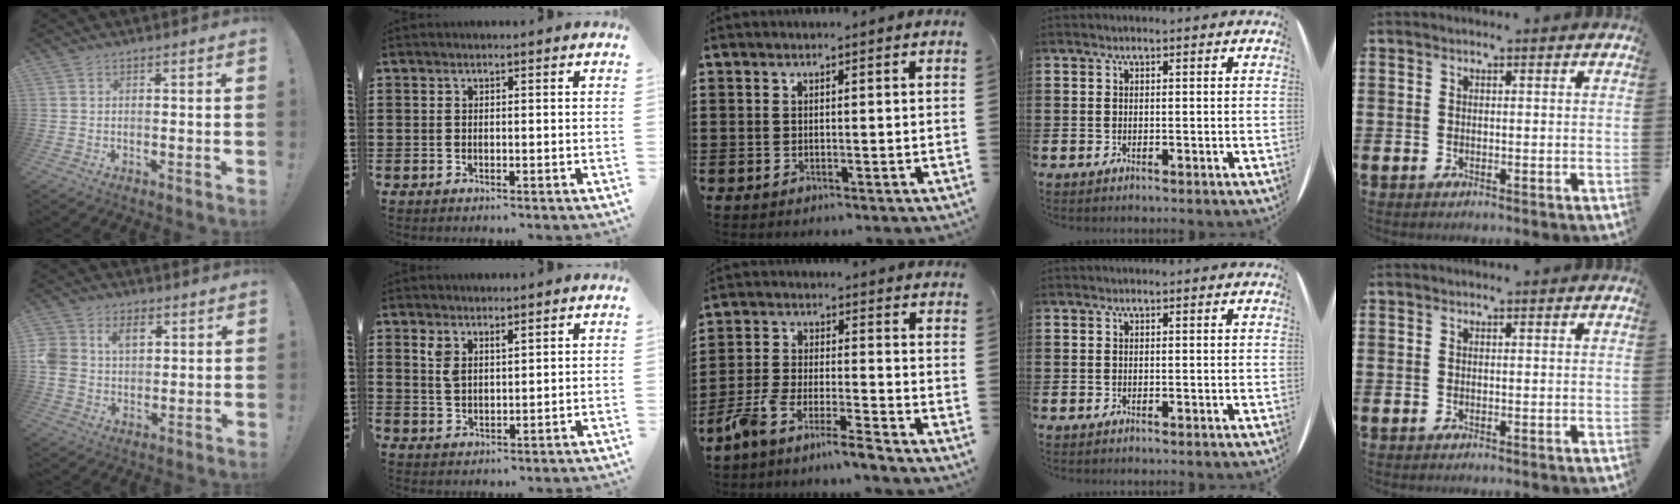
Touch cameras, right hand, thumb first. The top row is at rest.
{"thumb": {"total": 8.8, "force": [3.2, 7.1, 4.3], "torque": [-0.080, -0.005, 0.062]}, "index": {"total": 2.8, "force": [2.0, 1.2, 1.5], "torque": [-0.034, 0.004, 0.037]}, "middle": {"total": 6.1, "force": [-5.8, -0.5, 1.8], "torque": [-0.056, -0.015, -0.119]}}